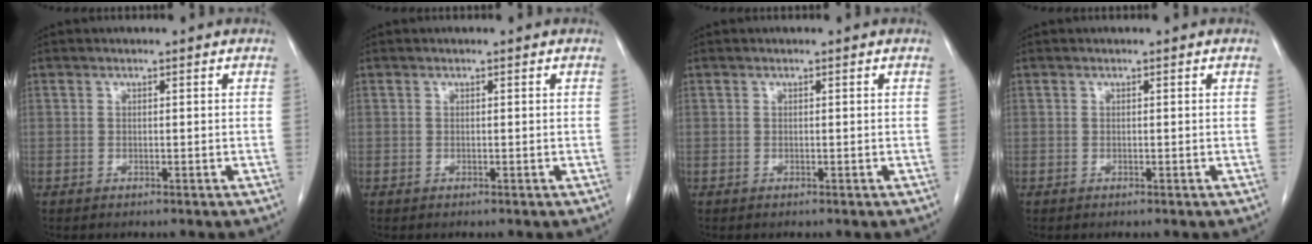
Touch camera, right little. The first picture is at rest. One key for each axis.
{"total": 0.0}
{"total": 0.0}
{"total": 0.0}